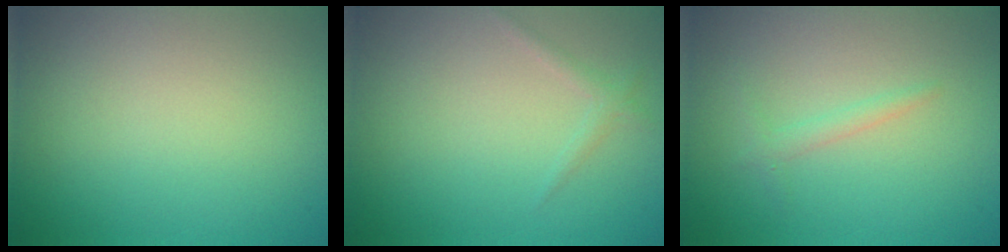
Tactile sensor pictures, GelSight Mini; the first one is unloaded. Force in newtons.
{"total": 0.9, "press": 0.9, "slide": 0.1}
{"total": 1.0, "press": 1.0, "slide": 0.1}